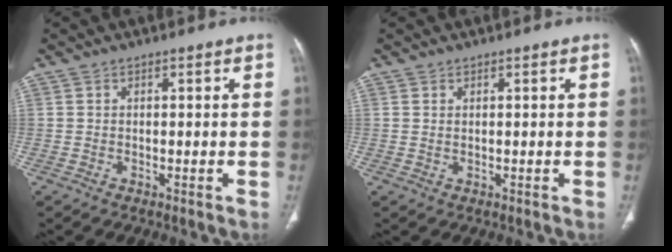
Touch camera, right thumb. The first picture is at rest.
{"total": 0.0}